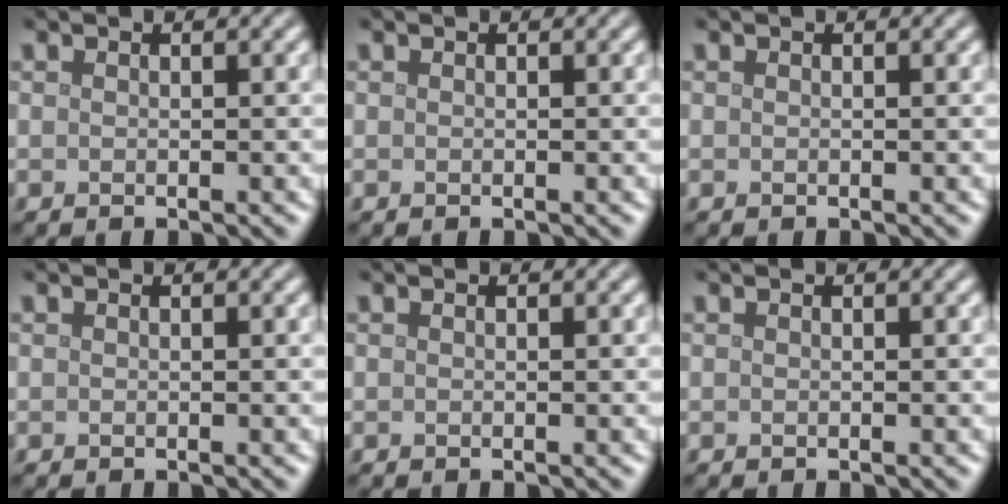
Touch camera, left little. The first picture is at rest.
{"total": 0.0}
{"total": 0.0}
{"total": 0.0}
{"total": 0.0}
{"total": 0.0}